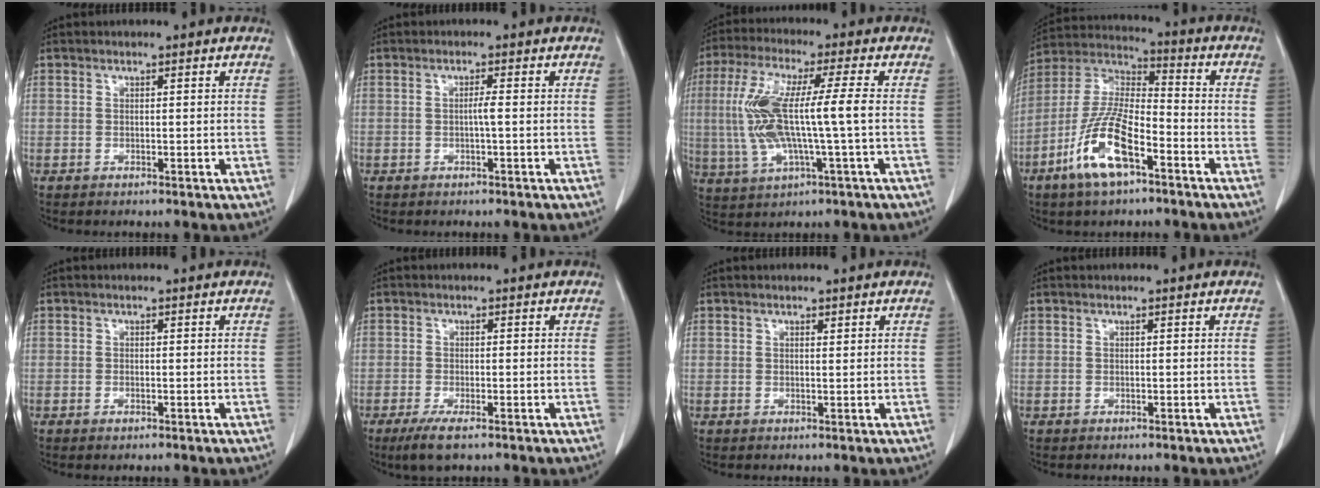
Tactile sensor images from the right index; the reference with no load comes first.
{"total": 1.3, "force": [-0.2, -0.2, 1.3], "torque": [-0.024, 0.001, -0.004]}
{"total": 12.4, "force": [-0.2, 1.1, 12.3], "torque": [-0.264, 0.012, -0.005]}
{"total": 13.2, "force": [-6.5, 3.9, 10.8], "torque": [-0.228, -0.002, -0.123]}
{"total": 0.7, "force": [-0.4, 0.2, 0.6], "torque": [-0.012, -0.001, -0.004]}
{"total": 3.9, "force": [-2.5, 0.7, 2.9], "torque": [-0.060, -0.010, -0.042]}
{"total": 0.6, "force": [0.4, 0.2, 0.3], "torque": [-0.009, -0.004, 0.006]}
{"total": 0.0}